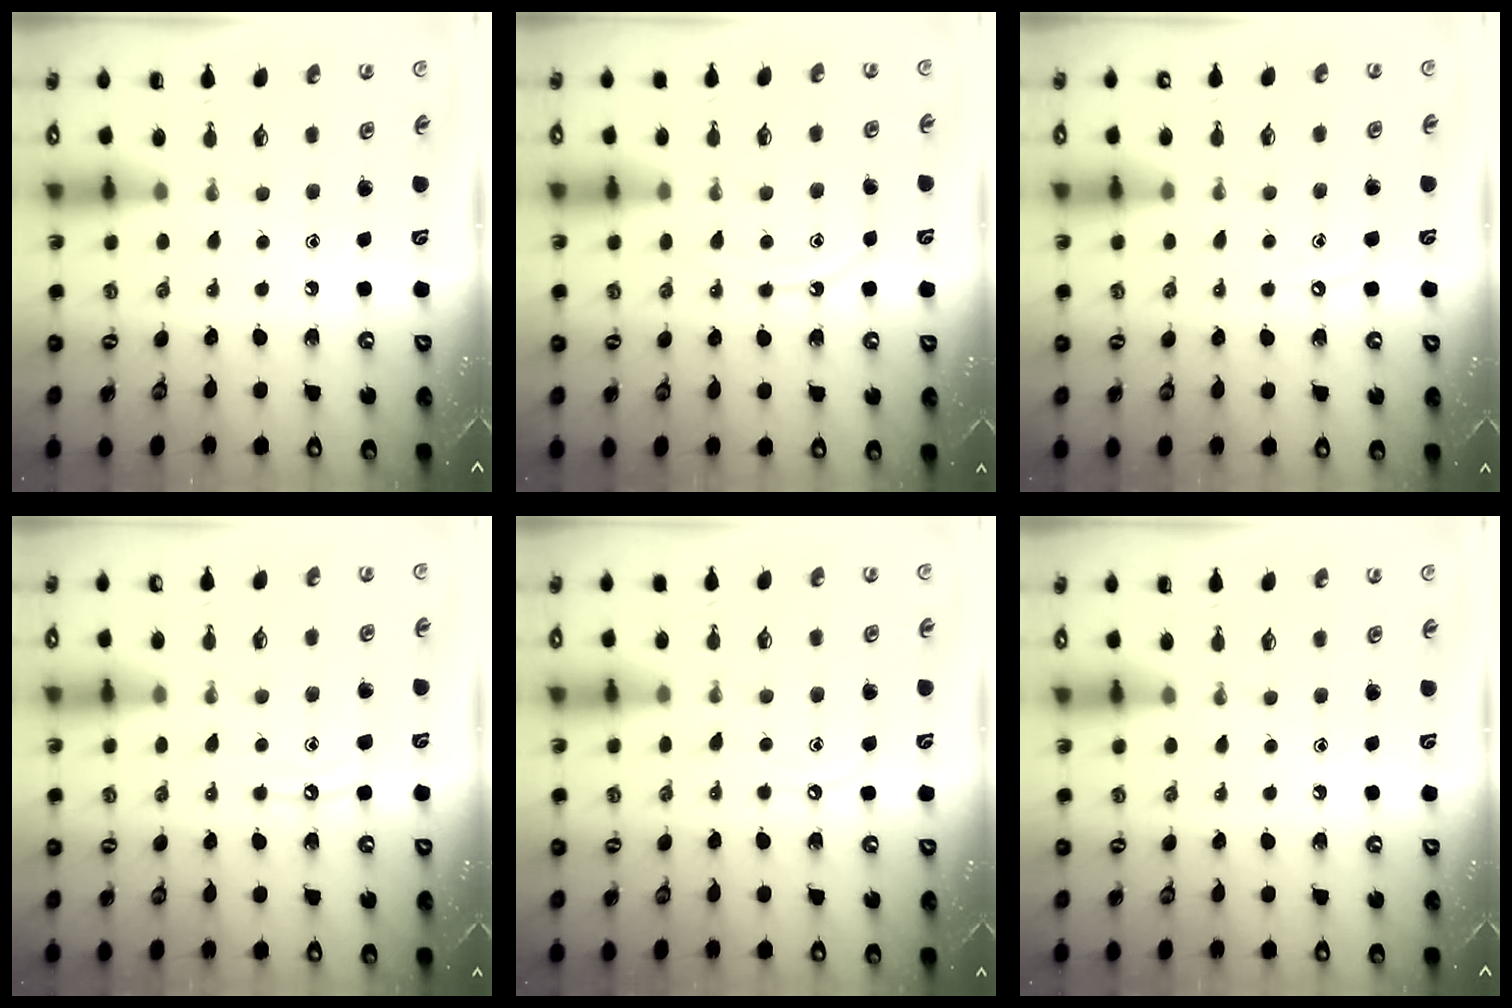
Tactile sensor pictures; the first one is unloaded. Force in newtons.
{"total": 8.2, "press": 8.1, "slide": 0.9}
{"total": 4.4, "press": 4.3, "slide": 0.6}
{"total": 7.1, "press": 7.0, "slide": 0.6}
{"total": 6.8, "press": 6.8, "slide": 0.6}
{"total": 0.0}